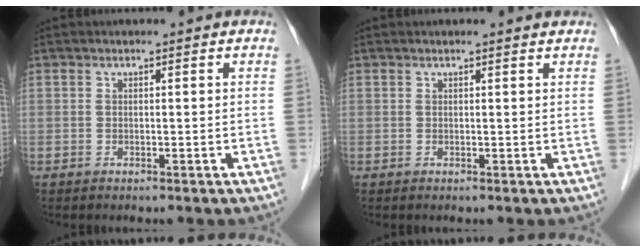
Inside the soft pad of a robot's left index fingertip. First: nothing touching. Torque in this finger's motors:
{"motor_torque": [0.28, -0.26, 0.04, 0.02]}